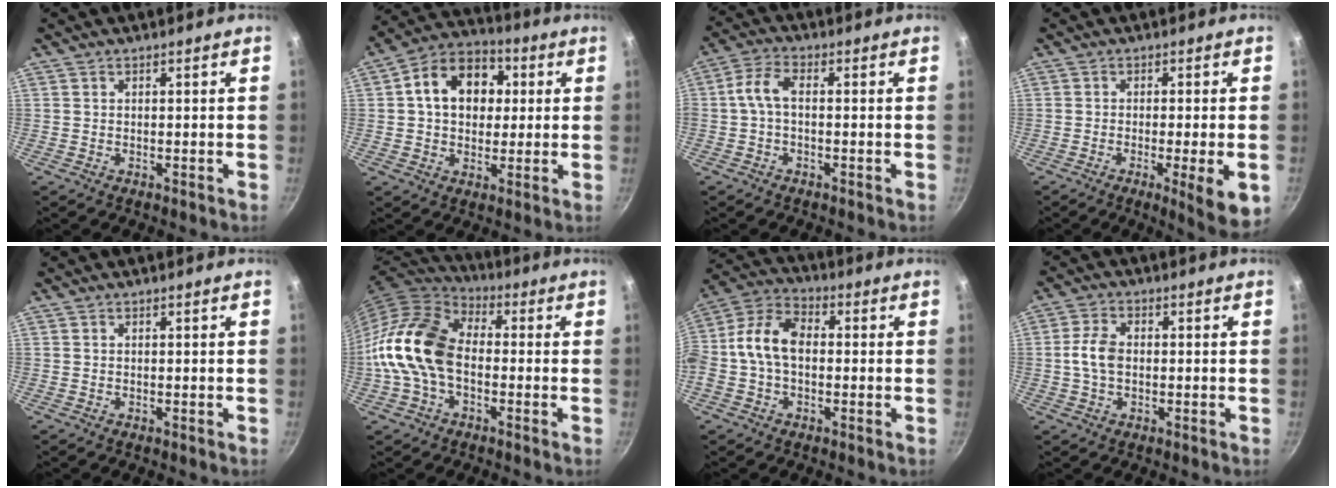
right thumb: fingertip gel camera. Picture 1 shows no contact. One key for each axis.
{"total": 13.9, "fx": 2.5, "fy": 10.5, "fz": 8.8, "tx": -0.107, "ty": 0.020, "tz": 0.024}
{"total": 5.1, "fx": -0.5, "fy": 2.4, "fz": 4.4, "tx": -0.104, "ty": 0.024, "tz": -0.020}
{"total": 8.0, "fx": -2.4, "fy": 1.1, "fz": 7.6, "tx": -0.107, "ty": -0.001, "tz": -0.031}
{"total": 0.0}
{"total": 14.7, "fx": -1.9, "fy": 9.9, "fz": 10.8, "tx": -0.186, "ty": 0.037, "tz": -0.055}
{"total": 11.2, "fx": -0.4, "fy": 7.5, "fz": 8.4, "tx": -0.149, "ty": 0.039, "tz": -0.029}
{"total": 5.4, "fx": -0.3, "fy": 3.5, "fz": 4.2, "tx": -0.083, "ty": 0.017, "tz": -0.009}